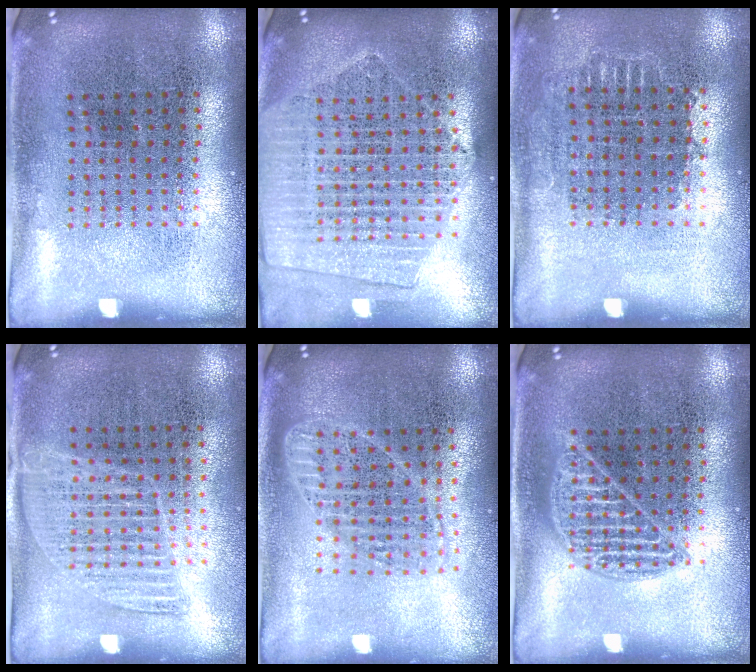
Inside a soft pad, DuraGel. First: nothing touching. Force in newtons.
{"total": 2.0, "press": 1.9, "slide": 0.8}
{"total": 0.7, "press": 0.7, "slide": 0.1}
{"total": 1.3, "press": 1.1, "slide": 0.6}
{"total": 1.8, "press": 1.6, "slide": 0.9}
{"total": 1.8, "press": 1.8, "slide": 0.3}